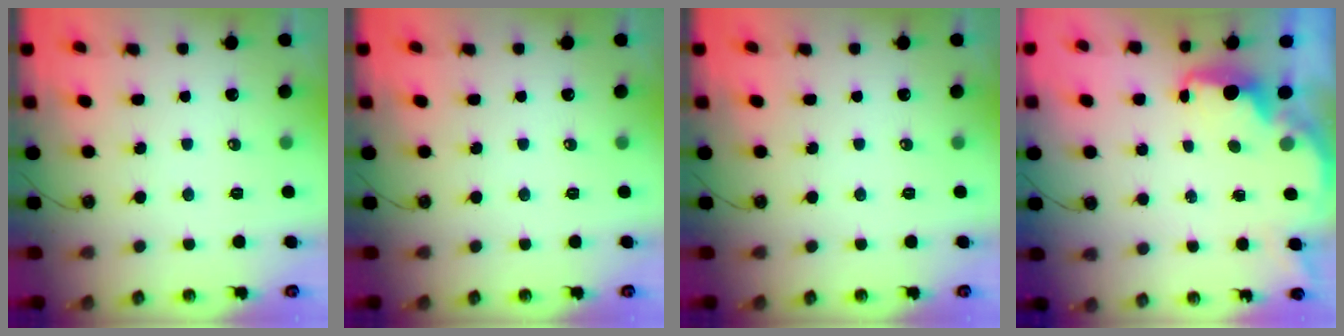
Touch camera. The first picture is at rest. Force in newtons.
{"total": 0.0}
{"total": 0.0}
{"total": 2.3, "press": 2.1, "slide": 0.9}